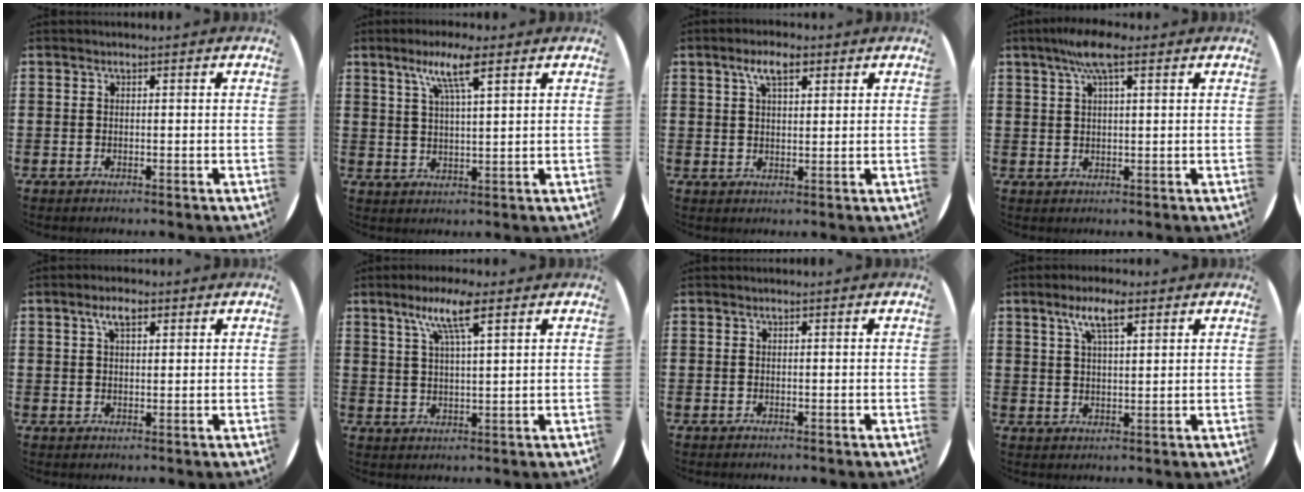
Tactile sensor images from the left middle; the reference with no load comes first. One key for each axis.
{"total": 6.7, "fx": 4.3, "fy": 1.0, "fz": 5.1, "tx": -0.095, "ty": 0.000, "tz": 0.068}
{"total": 4.6, "fx": 2.8, "fy": 1.8, "fz": 3.2, "tx": -0.061, "ty": 0.006, "tz": 0.047}
{"total": 5.6, "fx": 3.3, "fy": 1.4, "fz": 4.3, "tx": -0.091, "ty": 0.011, "tz": 0.057}
{"total": 3.2, "fx": 1.9, "fy": 1.4, "fz": 2.1, "tx": -0.038, "ty": 0.005, "tz": 0.032}
{"total": 7.2, "fx": 4.6, "fy": 1.2, "fz": 5.5, "tx": -0.110, "ty": 0.003, "tz": 0.075}
{"total": 0.0}
{"total": 5.7, "fx": 3.5, "fy": 1.6, "fz": 4.2, "tx": -0.076, "ty": 0.002, "tz": 0.056}